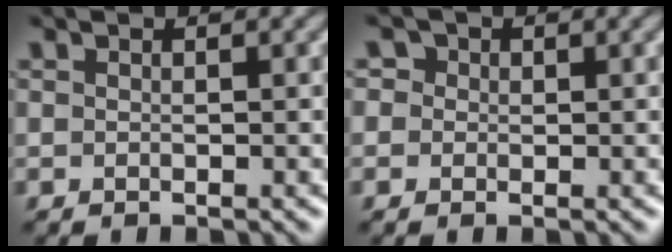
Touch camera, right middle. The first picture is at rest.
{"total": 1.8, "force": [0.6, 1.6, 0.5], "torque": [-0.010, 0.000, -0.001]}